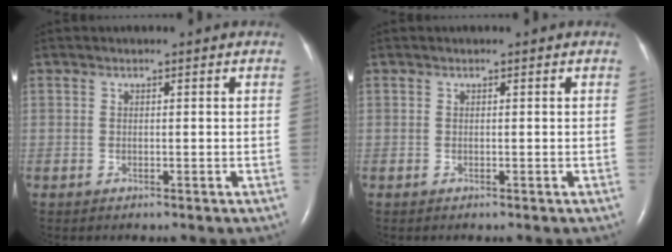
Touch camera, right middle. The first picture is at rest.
{"total": 0.0}